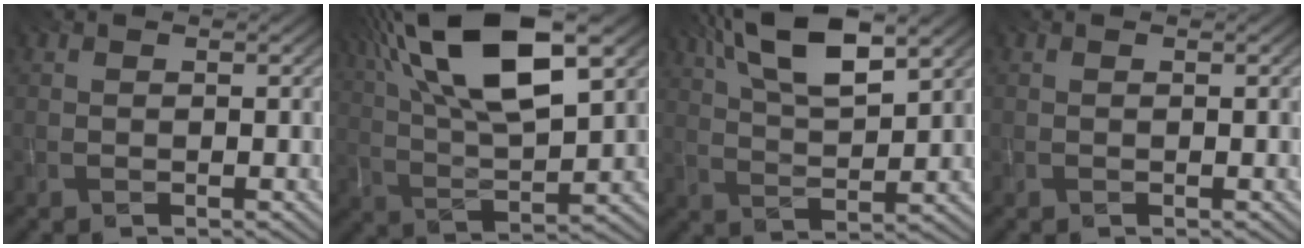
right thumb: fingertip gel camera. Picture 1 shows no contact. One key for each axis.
{"total": 16.8, "fx": 8.3, "fy": 6.0, "fz": 13.3, "tx": -0.286, "ty": 0.025, "tz": 0.148}
{"total": 11.5, "fx": 6.5, "fy": 3.8, "fz": 8.6, "tx": -0.179, "ty": 0.013, "tz": 0.116}
{"total": 0.0}